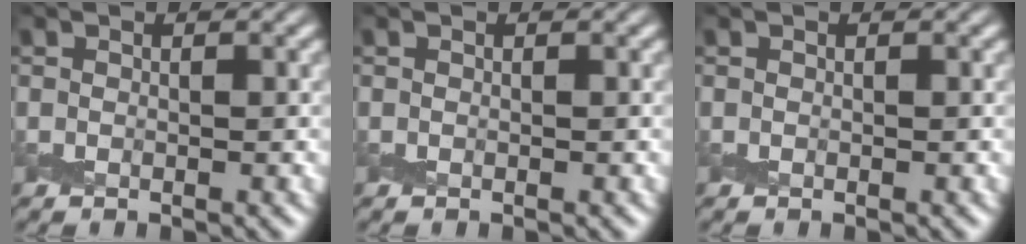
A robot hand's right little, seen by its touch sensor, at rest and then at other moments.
{"total": 0.0}
{"total": 0.0}